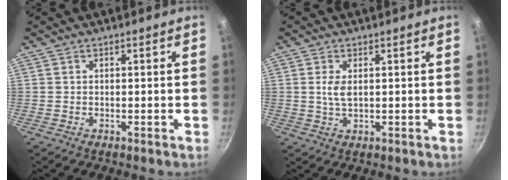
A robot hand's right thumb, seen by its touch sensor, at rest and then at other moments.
{"total": 3.1, "force": [0.6, 1.5, 2.7], "torque": [-0.051, -0.005, 0.013]}